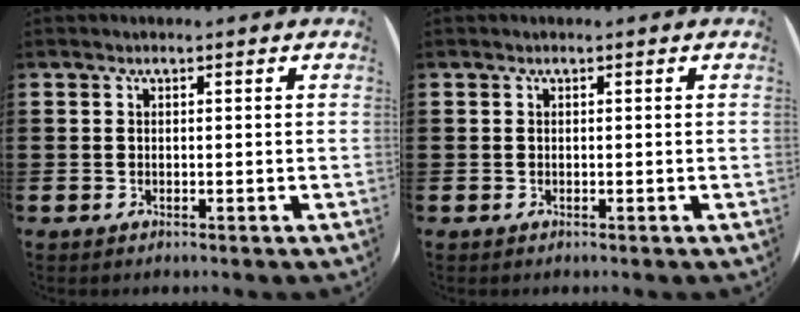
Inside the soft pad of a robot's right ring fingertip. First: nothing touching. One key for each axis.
{"total": 0.0}